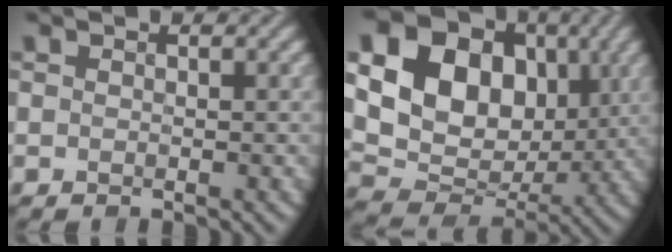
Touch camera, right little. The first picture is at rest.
{"total": 18.1, "force": [4.6, 14.5, 9.8], "torque": [-0.217, 0.046, 0.081]}